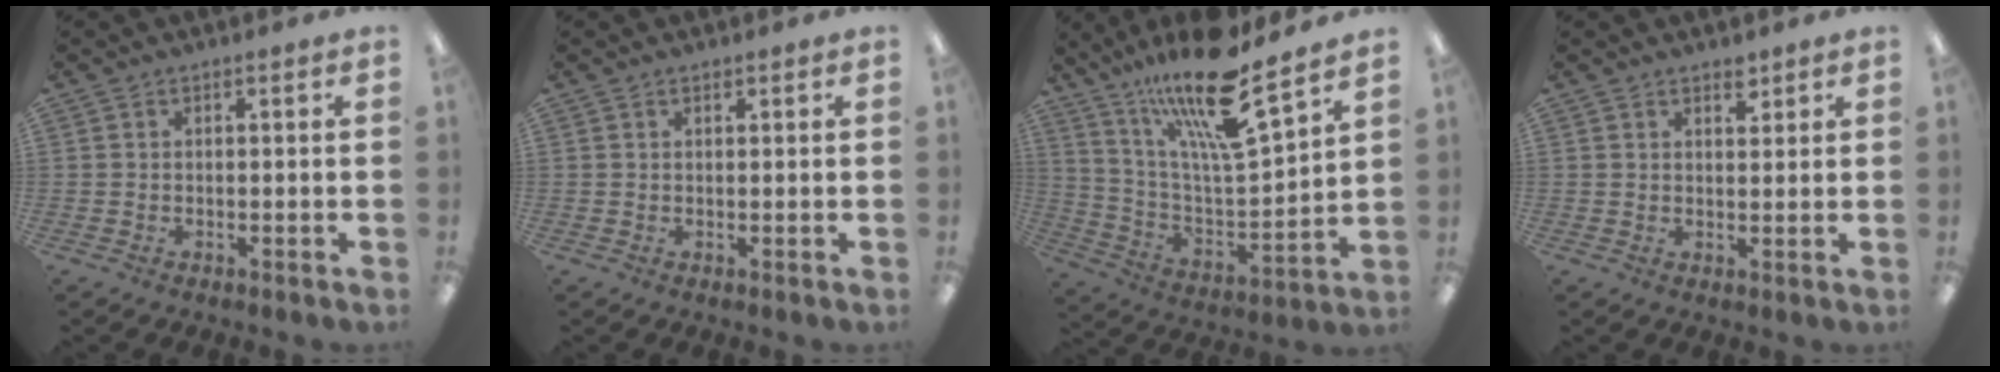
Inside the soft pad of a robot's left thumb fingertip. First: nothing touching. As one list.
[{"total": 0.6, "force": [0.5, 0.2, 0.2], "torque": [-0.005, 0.001, 0.010]}, {"total": 20.2, "force": [15.0, 4.3, 12.9], "torque": [-0.232, -0.097, 0.250]}, {"total": 2.9, "force": [2.3, 1.3, 1.1], "torque": [-0.001, -0.014, 0.037]}]